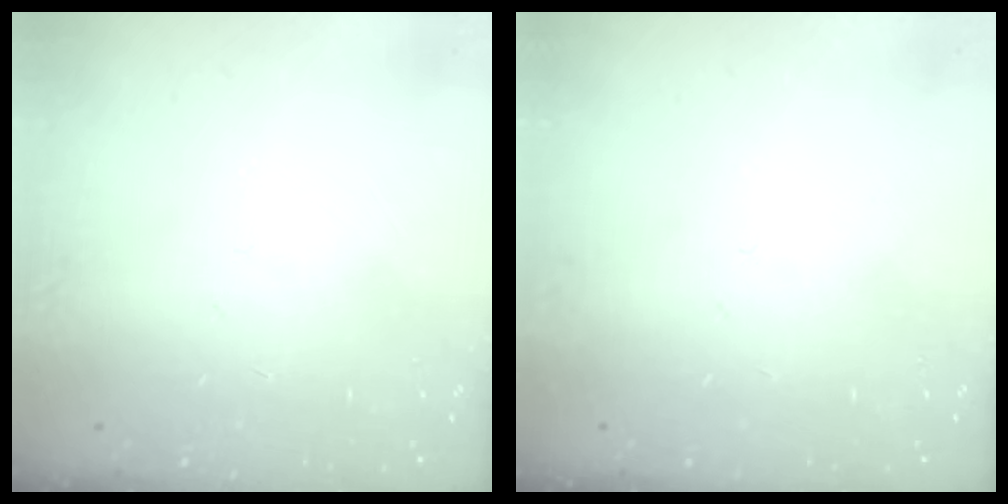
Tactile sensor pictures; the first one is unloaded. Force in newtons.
{"total": 0.0}